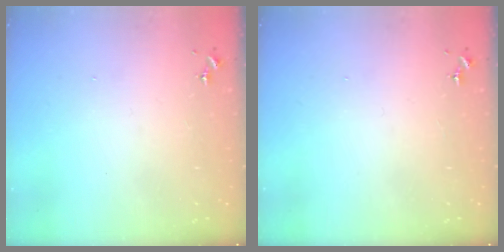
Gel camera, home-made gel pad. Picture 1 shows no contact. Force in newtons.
{"total": 0.0}